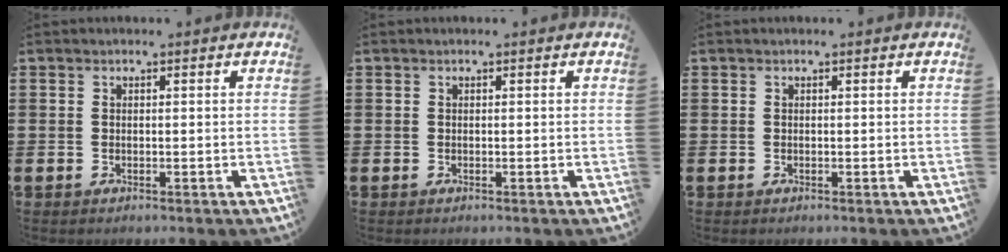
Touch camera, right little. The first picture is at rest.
{"total": 0.0}
{"total": 0.0}